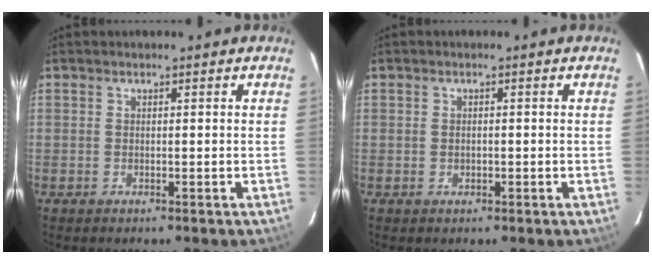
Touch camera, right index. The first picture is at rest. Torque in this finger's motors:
{"motor_torque": [0.08, 0.12, -0.08, -0.01]}